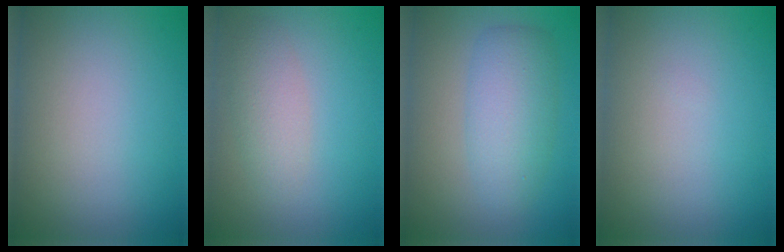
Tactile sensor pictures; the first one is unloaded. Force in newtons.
{"total": 2.4, "press": 2.4, "slide": 0.1}
{"total": 4.3, "press": 4.3, "slide": 0.1}
{"total": 0.0}